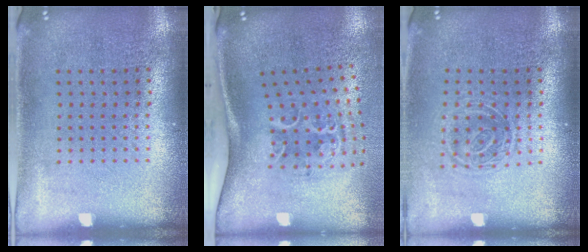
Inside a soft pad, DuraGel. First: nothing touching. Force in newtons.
{"total": 2.2, "press": 1.3, "slide": 1.8}
{"total": 1.3, "press": 1.0, "slide": 0.8}